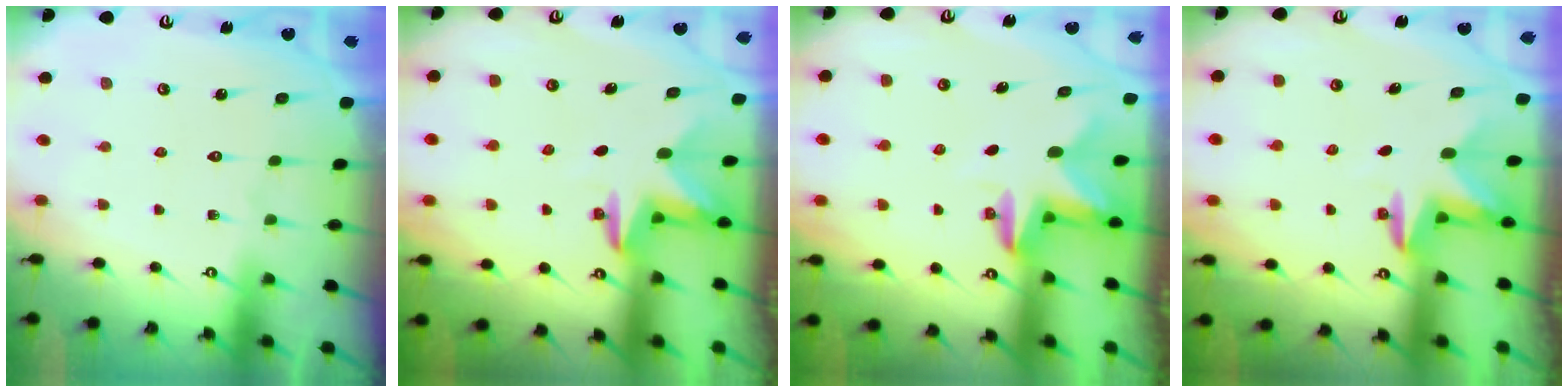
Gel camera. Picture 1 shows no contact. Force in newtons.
{"total": 3.1, "press": 3.0, "slide": 0.7}
{"total": 2.3, "press": 2.3, "slide": 0.4}
{"total": 3.3, "press": 3.2, "slide": 0.8}